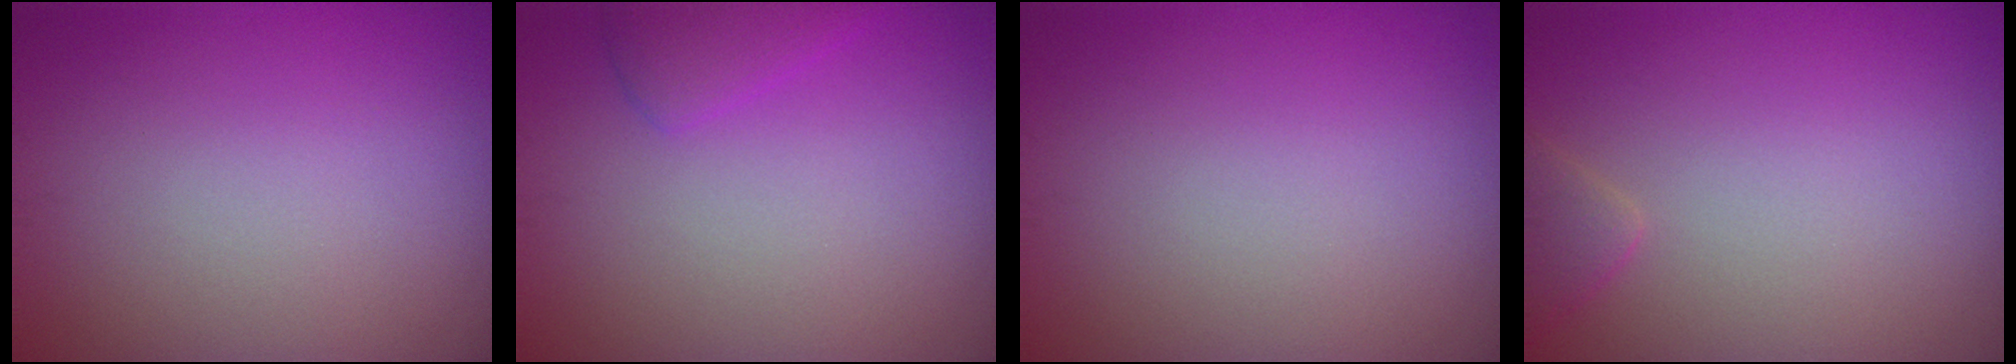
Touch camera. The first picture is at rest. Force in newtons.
{"total": 2.0, "press": 2.0, "slide": 0.2}
{"total": 0.0}
{"total": 1.4, "press": 1.4, "slide": 0.1}